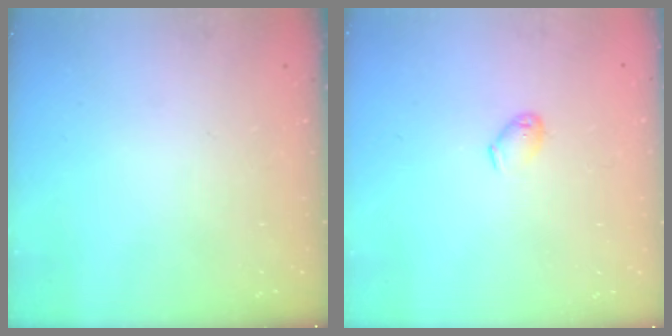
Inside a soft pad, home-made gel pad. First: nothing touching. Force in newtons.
{"total": 4.5, "press": 4.4, "slide": 0.8}